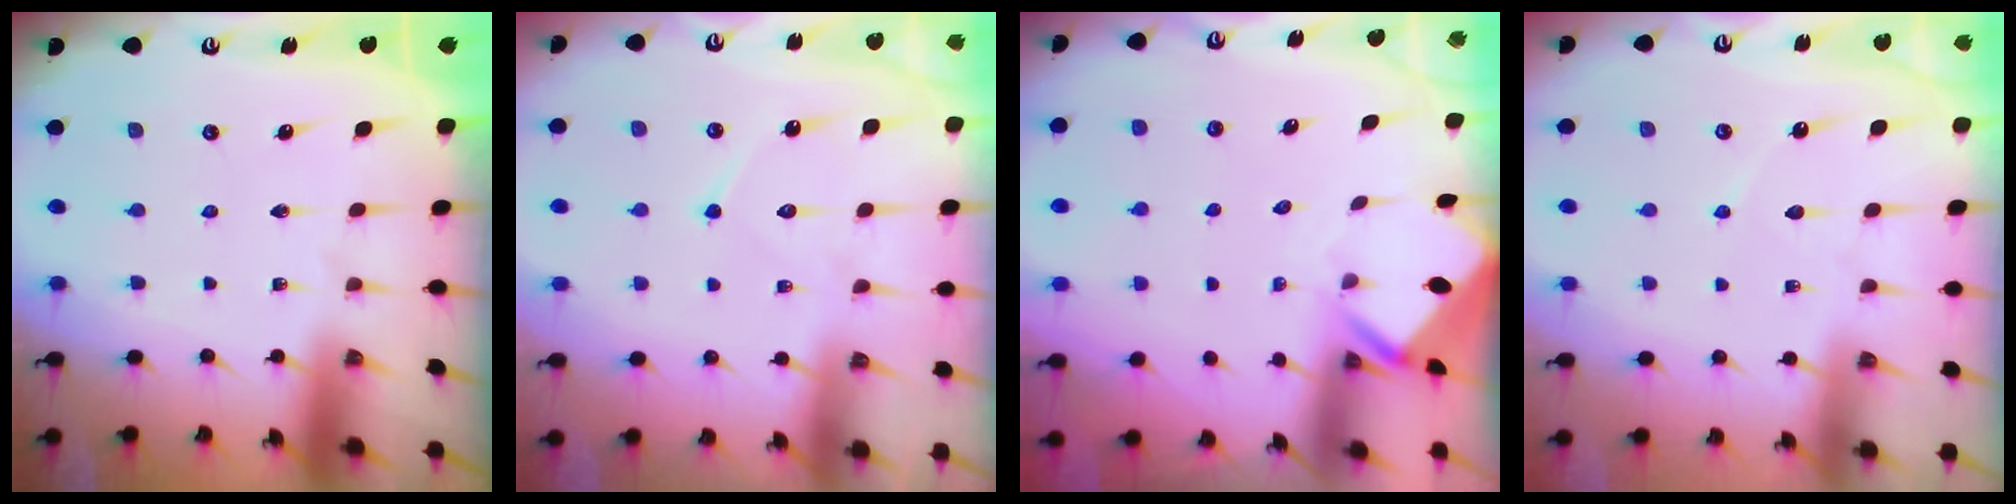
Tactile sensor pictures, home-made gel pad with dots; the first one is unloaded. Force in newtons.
{"total": 8.8, "press": 8.8, "slide": 0.8}
{"total": 2.9, "press": 2.9, "slide": 0.2}
{"total": 3.4, "press": 3.3, "slide": 0.4}